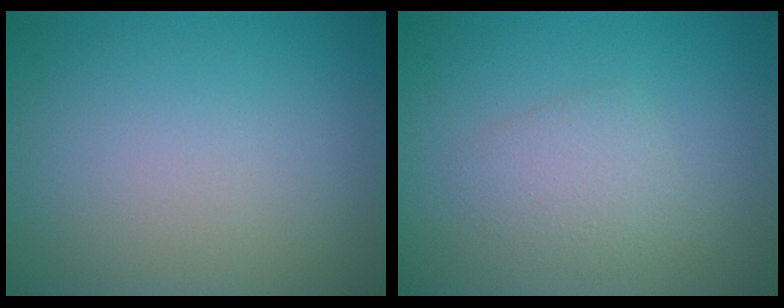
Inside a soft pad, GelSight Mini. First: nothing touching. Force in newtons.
{"total": 2.1, "press": 2.1, "slide": 0.2}